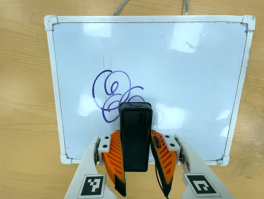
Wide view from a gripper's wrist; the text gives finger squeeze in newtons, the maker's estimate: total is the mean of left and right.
{"total": 3.5, "left": 2.0, "right": 5.1}